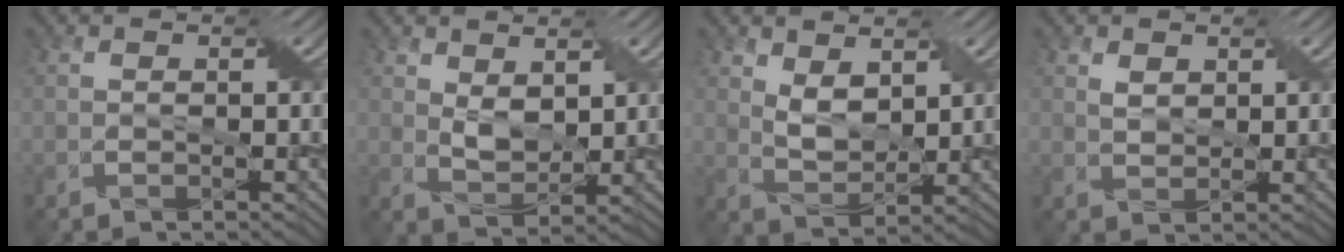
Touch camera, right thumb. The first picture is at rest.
{"total": 3.6, "force": [1.8, 1.9, 2.5], "torque": [-0.058, -0.005, 0.037]}
{"total": 4.2, "force": [2.2, 2.3, 2.8], "torque": [-0.066, -0.007, 0.044]}
{"total": 1.6, "force": [0.8, 1.0, 0.9], "torque": [-0.023, -0.003, 0.020]}